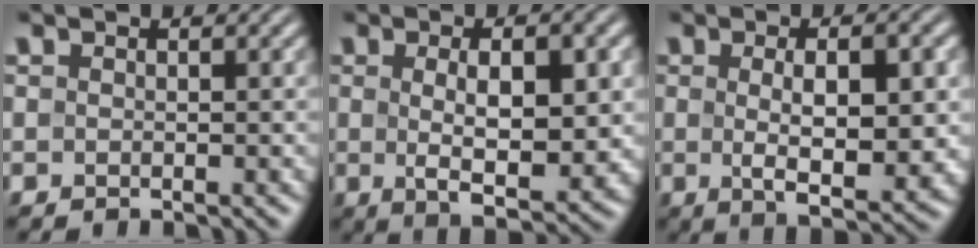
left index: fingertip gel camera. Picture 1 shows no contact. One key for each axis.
{"total": 7.0, "fx": 0.4, "fy": 2.5, "fz": 6.5, "tx": -0.103, "ty": -0.007, "tz": 0.011}
{"total": 7.3, "fx": 0.1, "fy": 2.5, "fz": 6.9, "tx": -0.105, "ty": -0.008, "tz": 0.006}